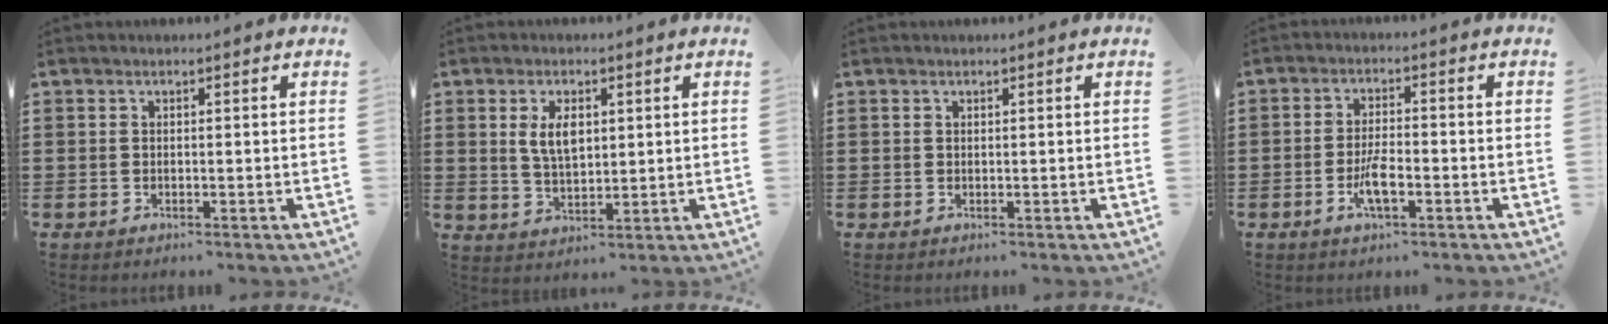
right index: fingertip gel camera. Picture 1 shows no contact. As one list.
[{"total": 4.9, "force": [1.3, 2.4, 4.1], "torque": [-0.079, 0.005, 0.020]}, {"total": 0.0}, {"total": 4.8, "force": [-2.0, 1.4, 4.1], "torque": [-0.088, -0.001, -0.042]}]